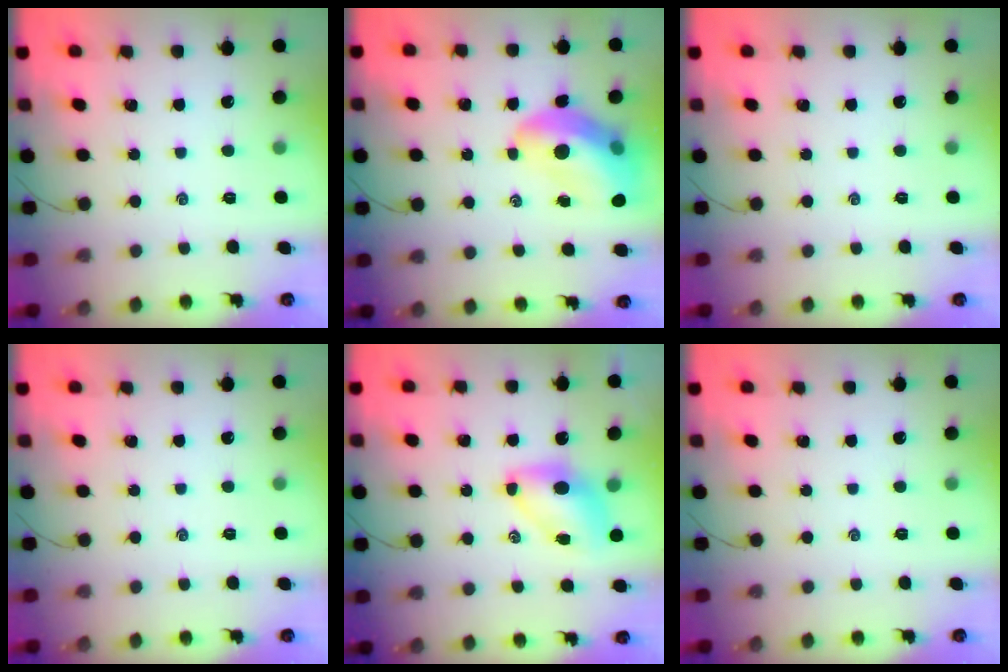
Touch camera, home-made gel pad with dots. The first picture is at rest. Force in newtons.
{"total": 14.2, "press": 13.7, "slide": 3.6}
{"total": 0.0}
{"total": 0.0}
{"total": 7.3, "press": 7.3, "slide": 0.9}
{"total": 0.0}